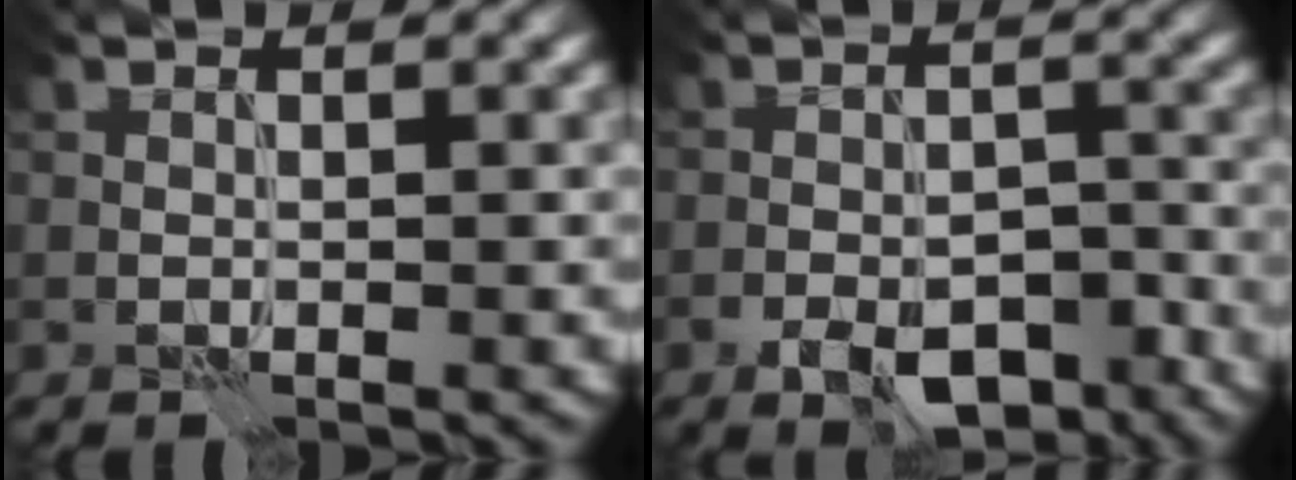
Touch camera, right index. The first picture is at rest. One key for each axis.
{"total": 7.3, "fx": -4.7, "fy": 3.3, "fz": 4.5, "tx": -0.058, "ty": -0.001, "tz": -0.069}